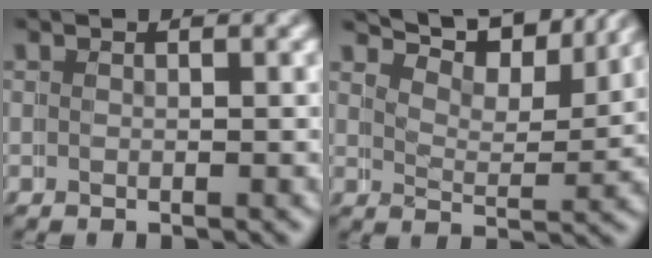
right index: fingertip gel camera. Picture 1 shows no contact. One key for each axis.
{"total": 9.0, "fx": 8.3, "fy": 2.0, "fz": 2.8, "tx": -0.044, "ty": 0.020, "tz": 0.120}